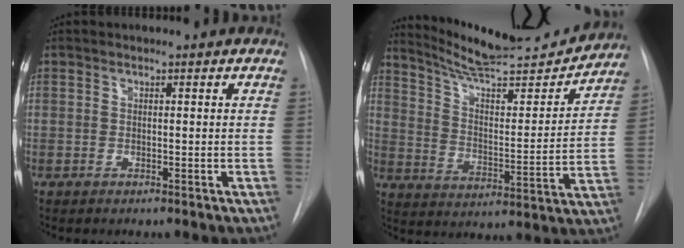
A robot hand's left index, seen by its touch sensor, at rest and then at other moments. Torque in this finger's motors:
{"motor_torque": [-0.04, -0.56, 0.22, 0.05]}